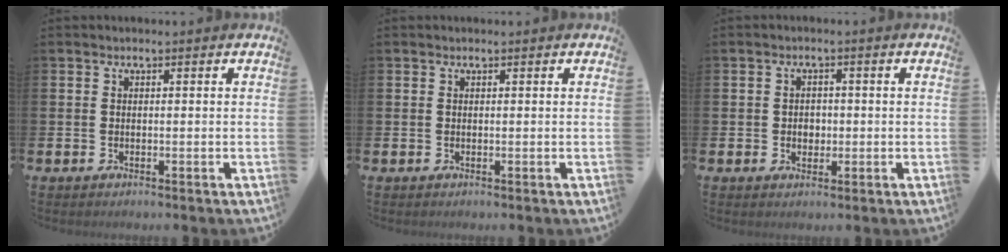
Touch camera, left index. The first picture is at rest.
{"total": 0.0}
{"total": 2.1, "force": [0.0, 1.8, 1.0], "torque": [-0.005, 0.001, -0.007]}